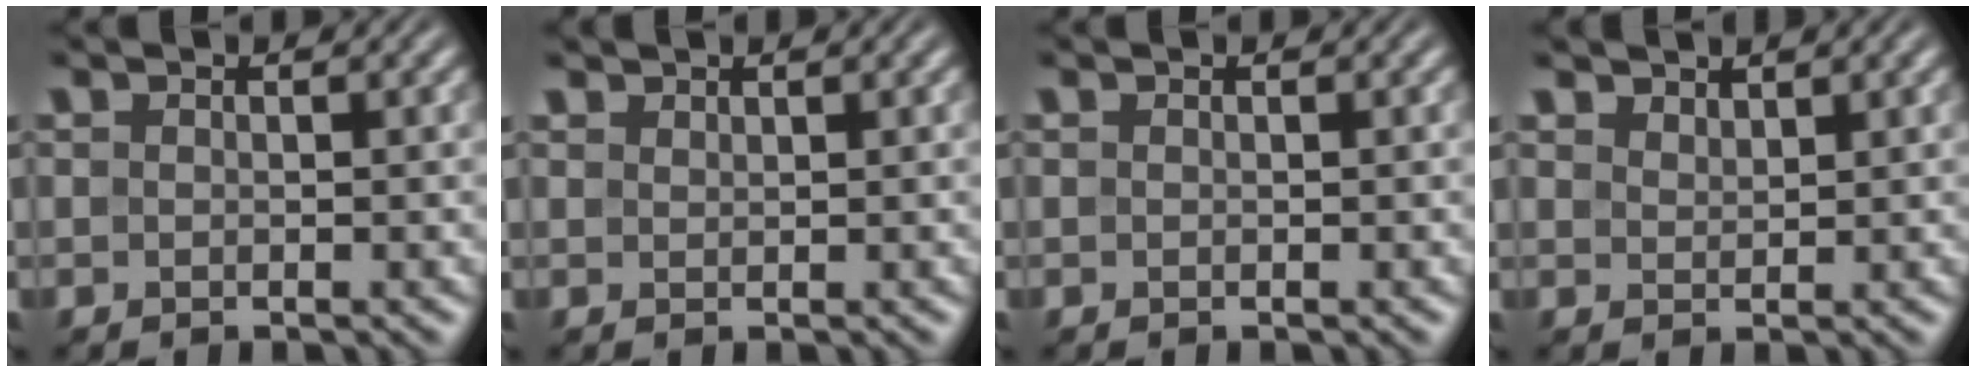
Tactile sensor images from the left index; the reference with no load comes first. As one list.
[{"total": 0.8, "force": [0.8, 0.1, 0.0], "torque": [0.000, -0.001, 0.018]}, {"total": 0.0}, {"total": 1.5, "force": [1.5, 0.3, 0.2], "torque": [-0.006, 0.000, 0.029]}]